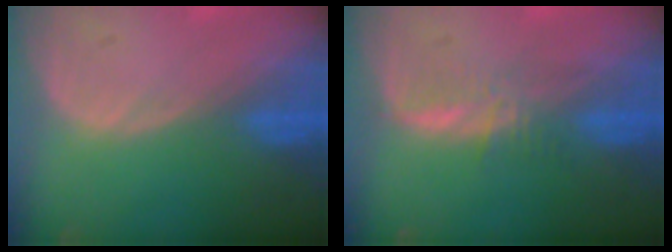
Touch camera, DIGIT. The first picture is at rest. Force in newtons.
{"total": 3.4, "press": 3.4, "slide": 0.2}